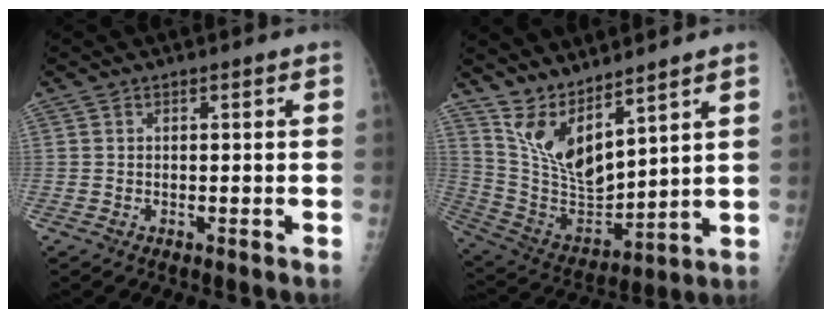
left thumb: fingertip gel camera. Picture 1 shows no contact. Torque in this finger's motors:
{"motor_torque": [1.28, -0.18, 0.91, -0.92, 0.16]}